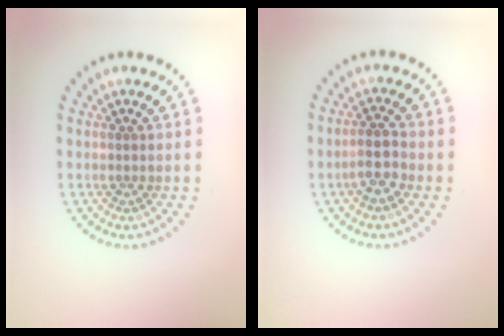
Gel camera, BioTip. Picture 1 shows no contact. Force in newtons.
{"total": 2.3, "press": 2.1, "slide": 0.8}